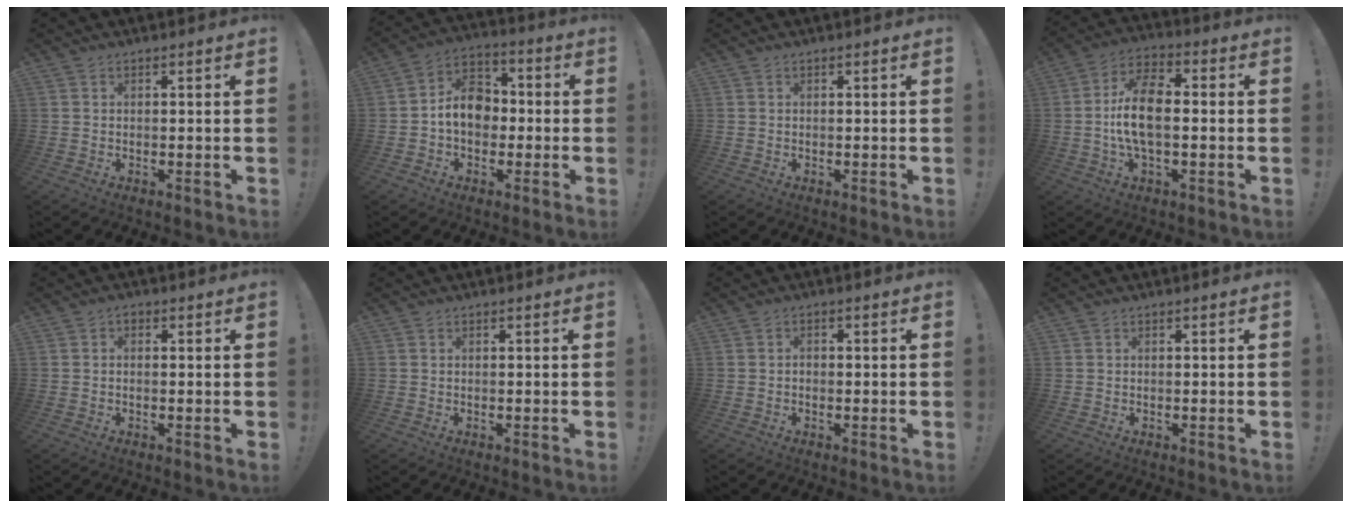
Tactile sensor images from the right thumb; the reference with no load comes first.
{"total": 11.1, "force": [-0.5, 8.6, 6.9], "torque": [-0.112, 0.024, -0.002]}
{"total": 0.0}
{"total": 11.8, "force": [-1.1, 5.8, 10.2], "torque": [-0.195, 0.006, -0.020]}
{"total": 0.9, "force": [-0.1, 0.6, 0.6], "torque": [-0.011, 0.003, -0.004]}
{"total": 0.0}
{"total": 0.8, "force": [-0.6, 0.5, 0.3], "torque": [-0.004, 0.003, -0.011]}
{"total": 0.0}